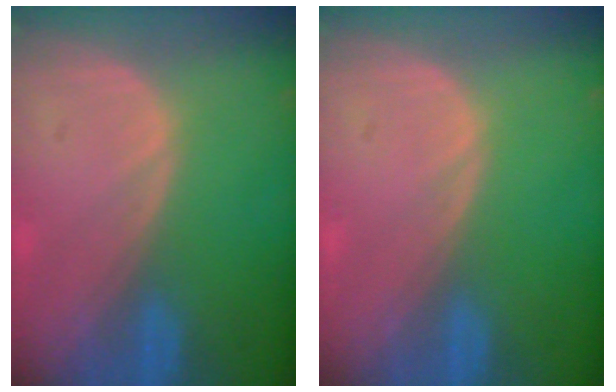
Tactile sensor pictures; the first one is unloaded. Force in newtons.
{"total": 0.0}